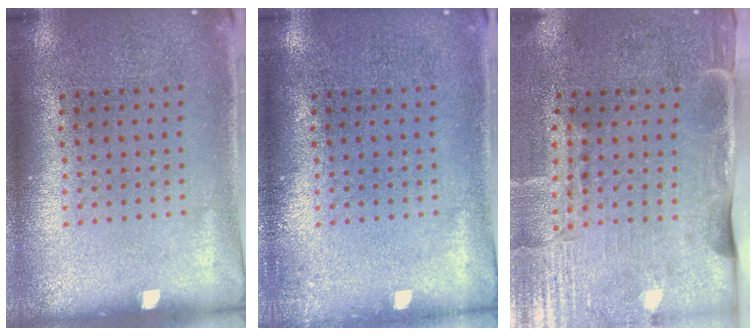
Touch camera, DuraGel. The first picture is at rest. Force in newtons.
{"total": 0.7, "press": 0.7, "slide": 0.2}
{"total": 4.3, "press": 3.6, "slide": 2.4}